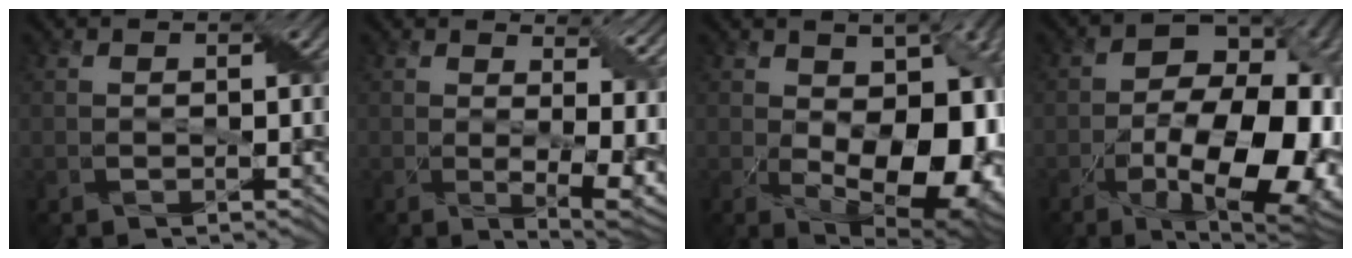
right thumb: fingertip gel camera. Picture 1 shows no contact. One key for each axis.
{"total": 9.9, "fx": 1.3, "fy": 4.2, "fz": 8.9, "tx": -0.097, "ty": -0.002, "tz": 0.038}
{"total": 17.2, "fx": -2.3, "fy": 9.4, "fz": 14.2, "tx": -0.204, "ty": -0.045, "tz": -0.004}
{"total": 16.7, "fx": -5.0, "fy": 8.4, "fz": 13.5, "tx": -0.207, "ty": -0.005, "tz": -0.086}